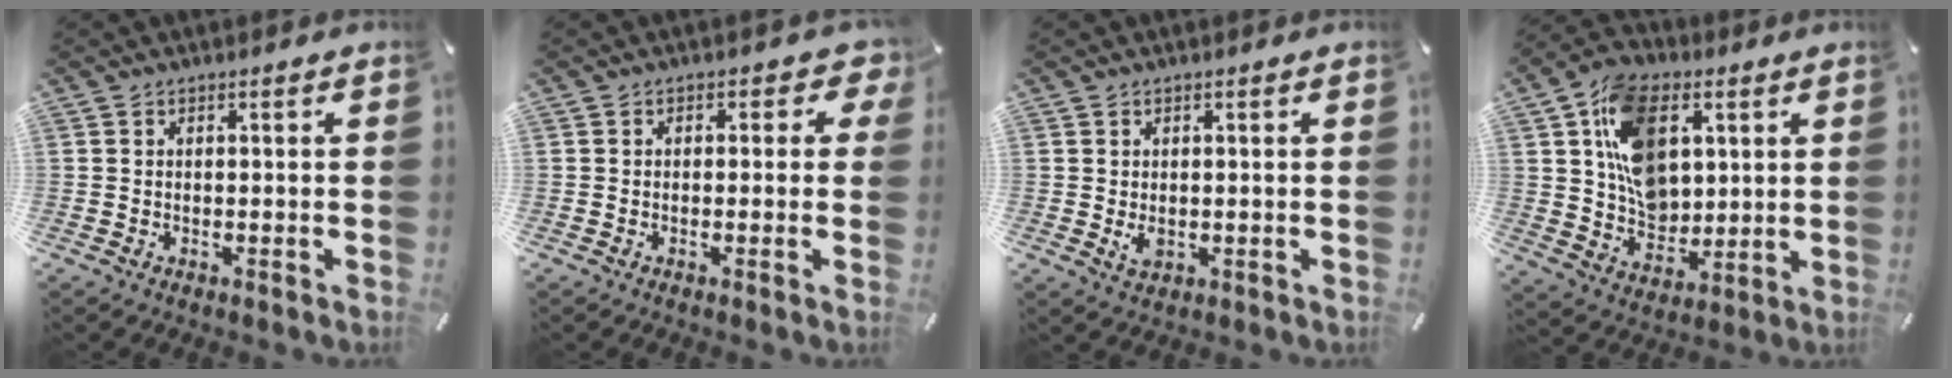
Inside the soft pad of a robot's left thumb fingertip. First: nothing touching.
{"total": 3.2, "force": [0.5, 2.1, 2.3], "torque": [-0.023, 0.001, 0.001]}
{"total": 2.2, "force": [0.0, 1.7, 1.5], "torque": [-0.025, -0.005, -0.001]}
{"total": 15.2, "force": [4.6, 11.2, 9.1], "torque": [-0.165, 0.001, 0.088]}